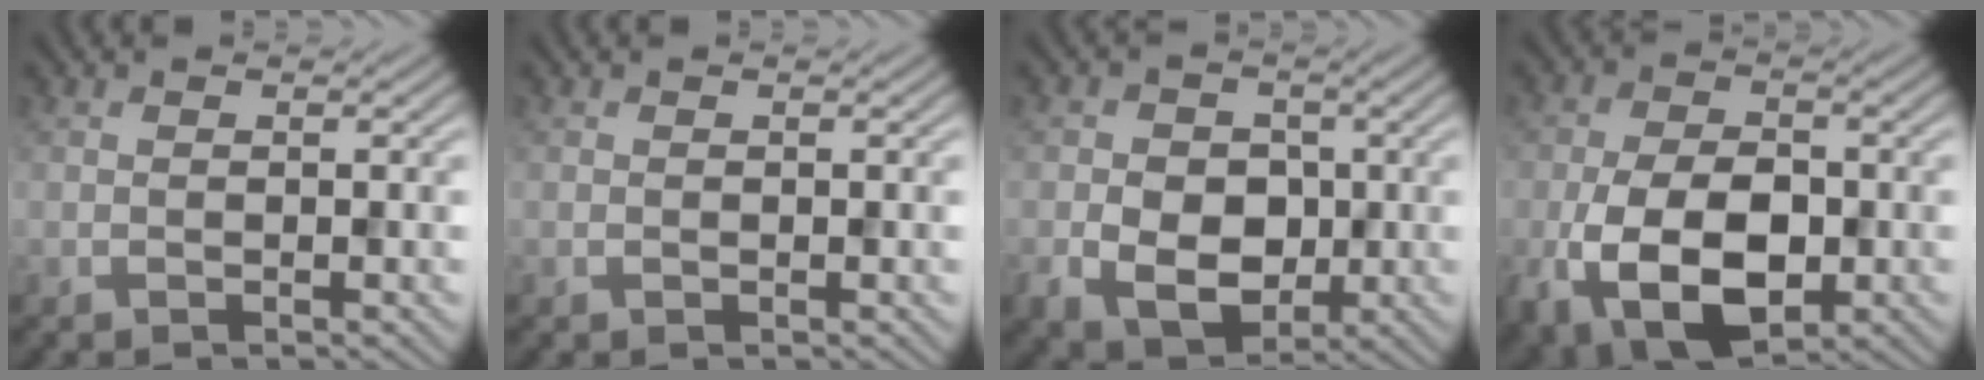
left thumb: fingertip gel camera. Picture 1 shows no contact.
{"total": 0.0}
{"total": 7.8, "force": [-1.4, 6.3, 4.5], "torque": [-0.082, -0.016, -0.034]}
{"total": 11.4, "force": [-3.4, 6.9, 8.4], "torque": [-0.182, -0.025, -0.062]}